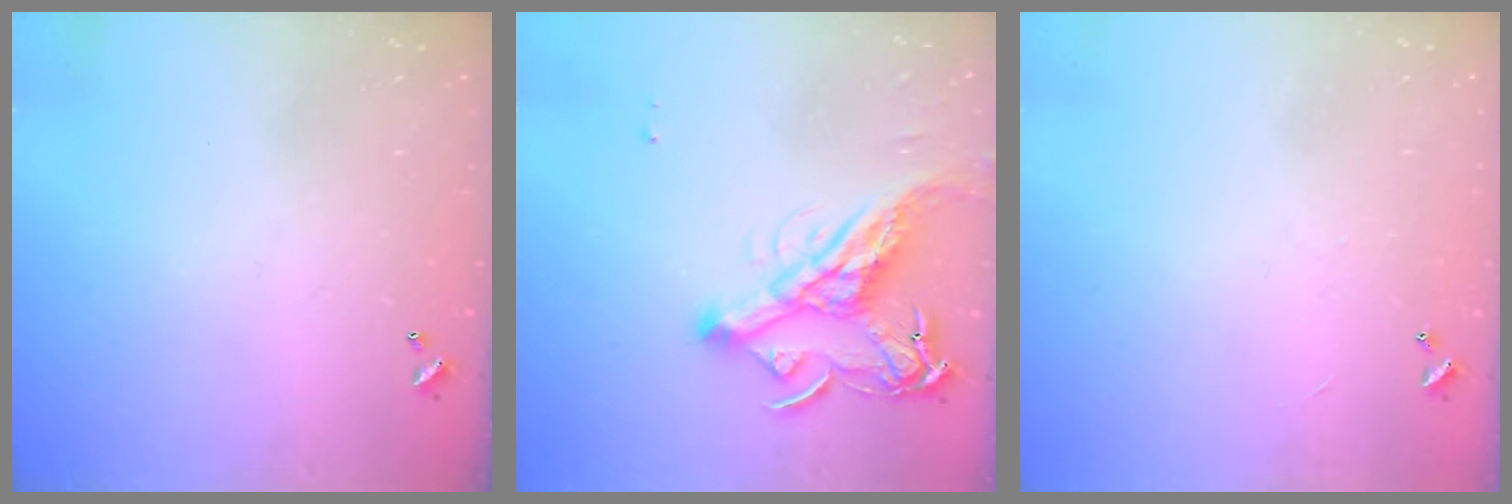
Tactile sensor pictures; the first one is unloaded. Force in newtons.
{"total": 10.7, "press": 10.6, "slide": 1.6}
{"total": 1.2, "press": 1.1, "slide": 0.4}